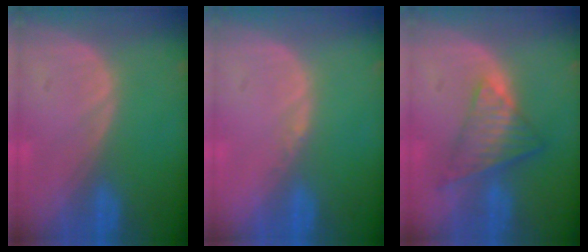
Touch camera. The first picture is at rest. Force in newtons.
{"total": 0.6, "press": 0.5, "slide": 0.4}
{"total": 7.5, "press": 6.2, "slide": 4.3}